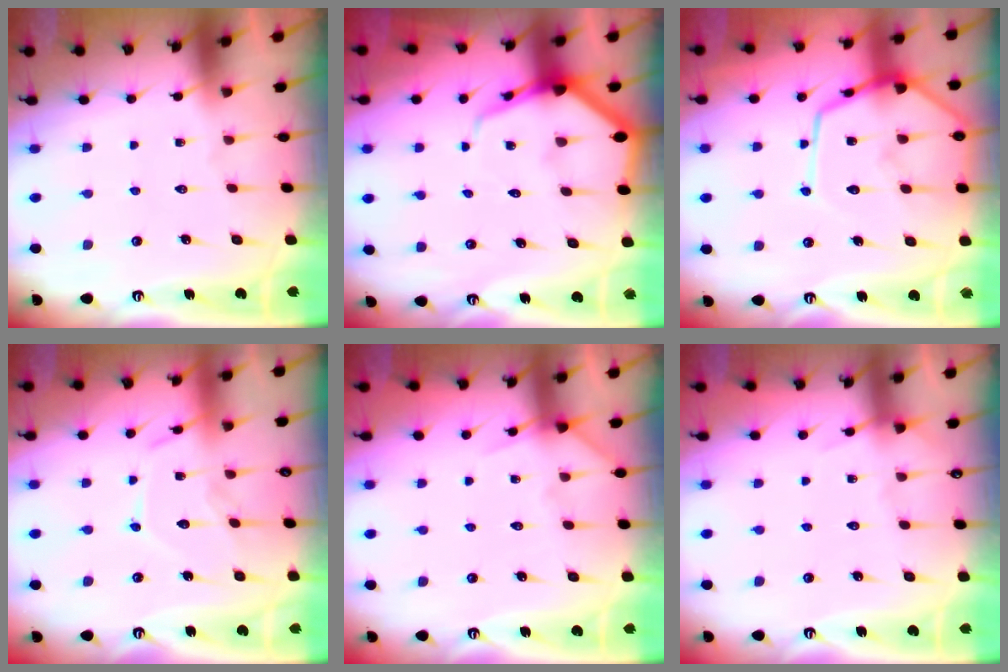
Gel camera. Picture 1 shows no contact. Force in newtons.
{"total": 6.6, "press": 6.5, "slide": 0.7}
{"total": 14.6, "press": 14.6, "slide": 1.2}
{"total": 11.5, "press": 11.5, "slide": 0.9}
{"total": 6.9, "press": 6.8, "slide": 0.9}
{"total": 4.0, "press": 4.0, "slide": 0.6}